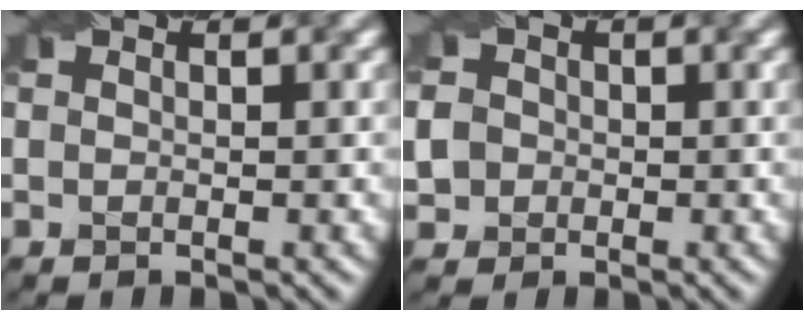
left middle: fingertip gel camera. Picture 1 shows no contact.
{"total": 3.2, "force": [0.1, 2.9, 1.2], "torque": [-0.024, 0.019, -0.005]}